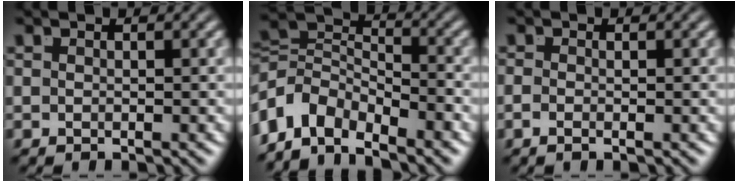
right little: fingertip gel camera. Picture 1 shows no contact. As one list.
[{"total": 9.0, "force": [-2.5, 7.0, 5.1], "torque": [-0.112, -0.037, -0.039]}, {"total": 1.1, "force": [-0.7, -0.2, 0.8], "torque": [-0.014, -0.007, -0.009]}]